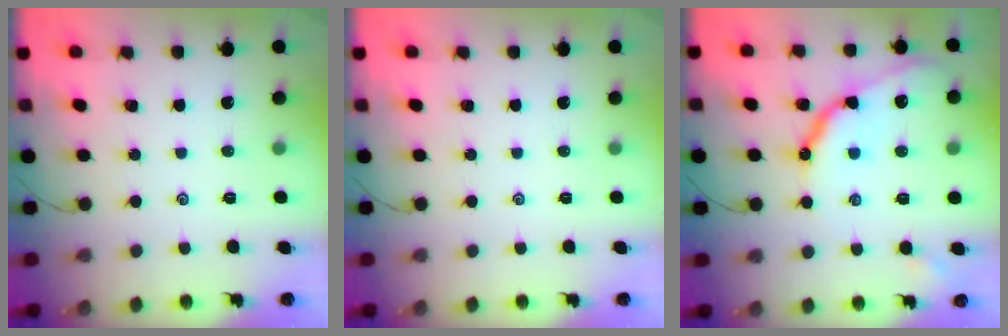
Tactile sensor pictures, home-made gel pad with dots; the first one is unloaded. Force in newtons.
{"total": 0.0}
{"total": 12.9, "press": 12.8, "slide": 1.0}